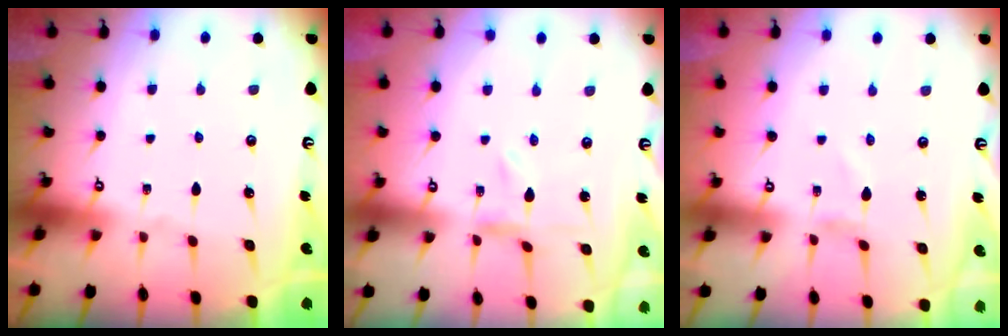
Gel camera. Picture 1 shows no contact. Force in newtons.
{"total": 0.0}
{"total": 1.1, "press": 1.1, "slide": 0.1}